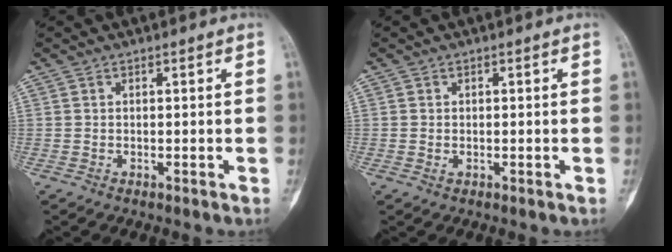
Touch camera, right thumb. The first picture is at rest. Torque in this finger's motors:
{"motor_torque": [-0.70, 0.36, 0.01, 0.12, -0.01]}